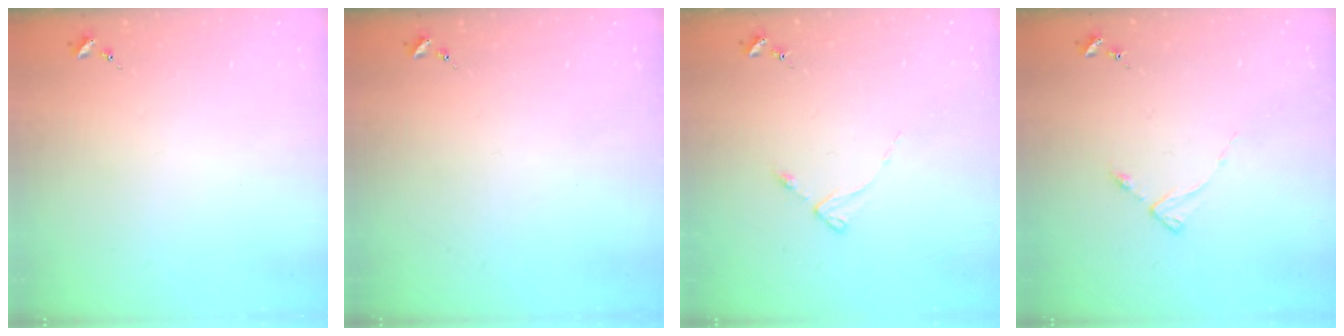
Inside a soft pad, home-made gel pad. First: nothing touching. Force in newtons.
{"total": 0.0}
{"total": 2.8, "press": 2.8, "slide": 0.3}
{"total": 2.7, "press": 2.7, "slide": 0.3}